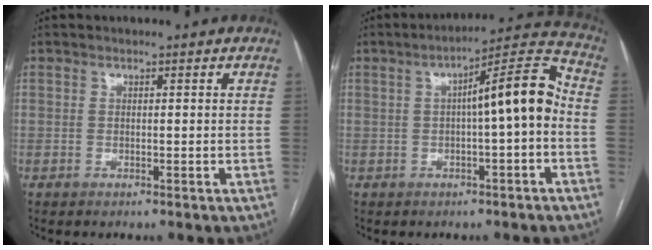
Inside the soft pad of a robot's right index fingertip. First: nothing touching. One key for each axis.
{"total": 10.1, "fx": -0.3, "fy": 1.1, "fz": 10.0, "tx": -0.142, "ty": 0.034, "tz": -0.005}